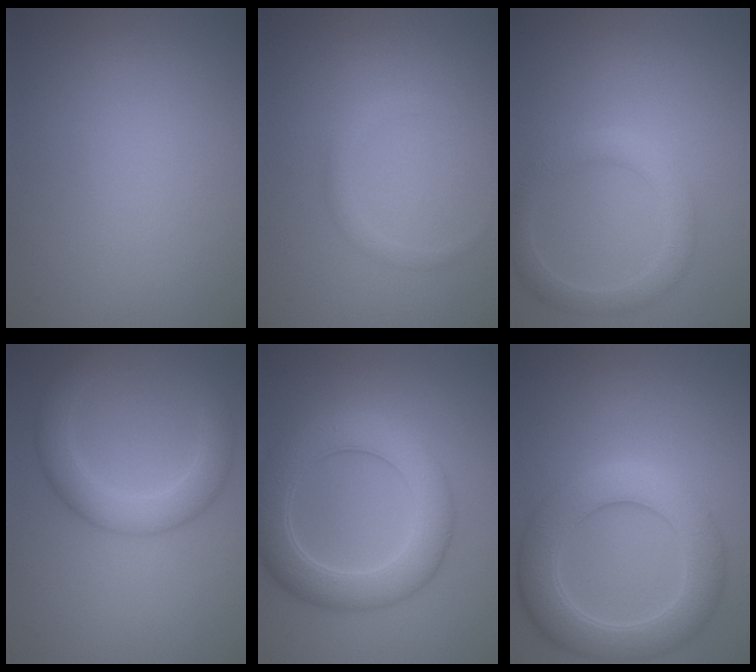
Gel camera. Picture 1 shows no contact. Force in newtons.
{"total": 1.2, "press": 1.2, "slide": 0.0}
{"total": 2.8, "press": 2.8, "slide": 0.1}
{"total": 4.4, "press": 4.4, "slide": 0.0}
{"total": 6.5, "press": 6.5, "slide": 0.0}
{"total": 6.6, "press": 6.6, "slide": 0.2}